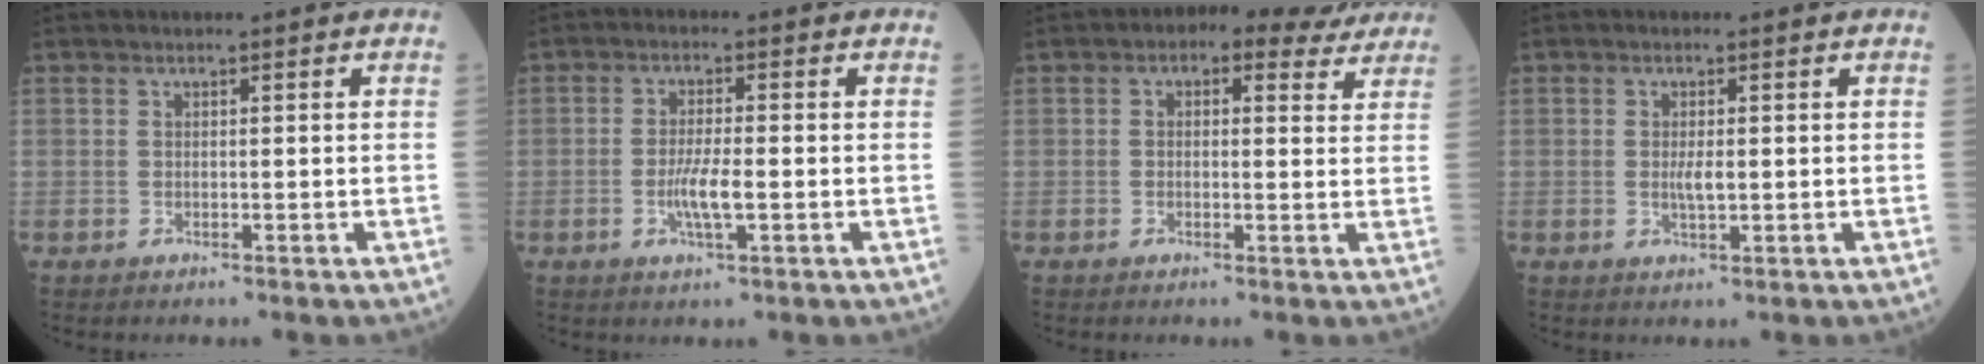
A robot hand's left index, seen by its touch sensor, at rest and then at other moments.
{"total": 4.3, "force": [-1.1, 0.5, 4.1], "torque": [-0.084, -0.005, -0.021]}
{"total": 7.4, "force": [5.3, 3.7, 3.7], "torque": [-0.041, 0.025, 0.055]}
{"total": 2.1, "force": [0.0, 0.5, 2.1], "torque": [-0.044, -0.002, 0.002]}